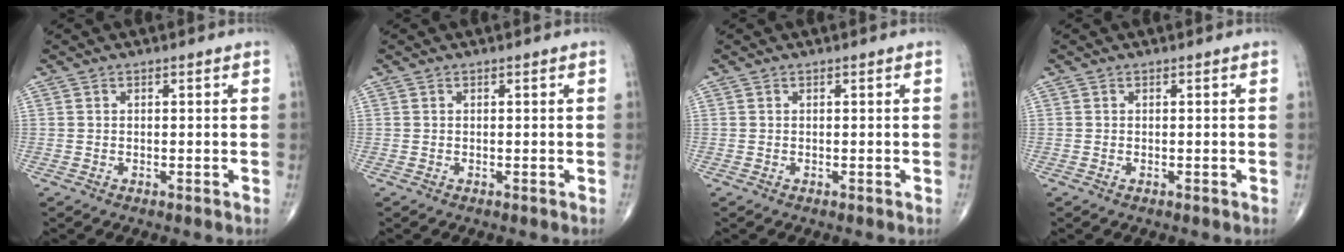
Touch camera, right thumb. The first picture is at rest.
{"total": 0.0}
{"total": 0.0}
{"total": 0.0}